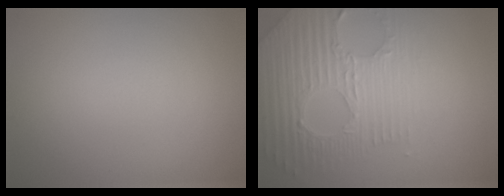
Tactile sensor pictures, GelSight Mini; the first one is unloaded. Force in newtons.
{"total": 5.9, "press": 4.8, "slide": 3.4}